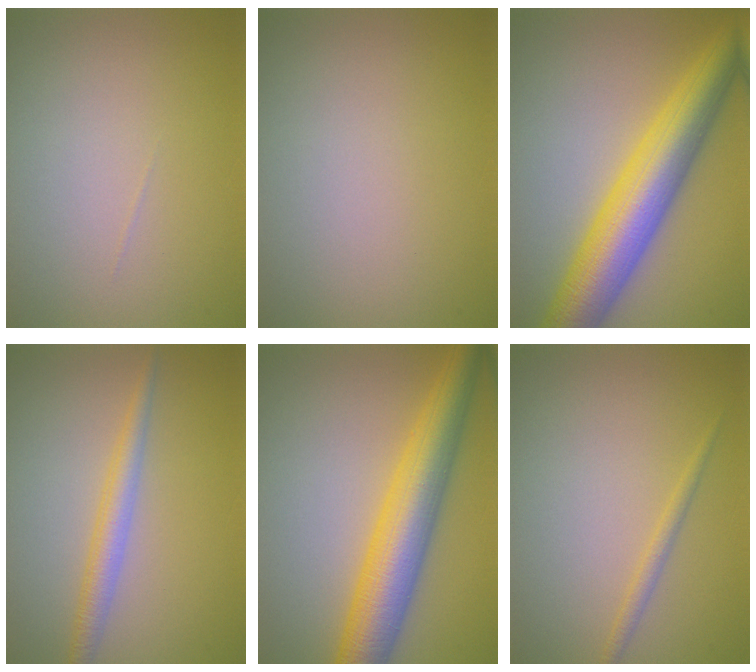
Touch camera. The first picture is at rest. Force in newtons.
{"total": 0.0}
{"total": 9.5, "press": 9.5, "slide": 0.2}
{"total": 2.4, "press": 2.4, "slide": 0.0}
{"total": 7.9, "press": 7.9, "slide": 0.1}
{"total": 1.1, "press": 1.1, "slide": 0.1}